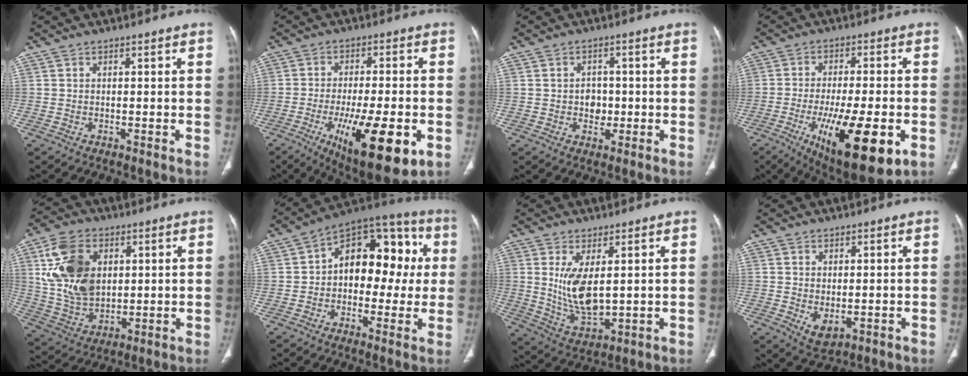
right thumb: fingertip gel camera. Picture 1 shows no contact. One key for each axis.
{"total": 18.8, "fx": -6.6, "fy": 5.9, "fz": 16.6, "tx": -0.244, "ty": -0.006, "tz": -0.088}
{"total": 3.5, "fx": -0.3, "fy": 2.9, "fz": 2.0, "tx": -0.011, "ty": 0.006, "tz": -0.005}
{"total": 20.0, "fx": -6.9, "fy": 6.5, "fz": 17.7, "tx": -0.270, "ty": -0.010, "tz": -0.092}
{"total": 16.1, "fx": 4.2, "fy": 10.8, "fz": 11.1, "tx": -0.194, "ty": -0.010, "tz": 0.089}
{"total": 17.7, "fx": 1.8, "fy": 11.3, "fz": 13.6, "tx": -0.135, "ty": 0.048, "tz": 0.014}
{"total": 9.6, "fx": 1.9, "fy": 4.1, "fz": 8.4, "tx": -0.159, "ty": -0.029, "tz": 0.054}
{"total": 4.0, "fx": -0.5, "fy": 2.3, "fz": 3.2, "tx": -0.049, "ty": -0.008, "tz": 0.008}